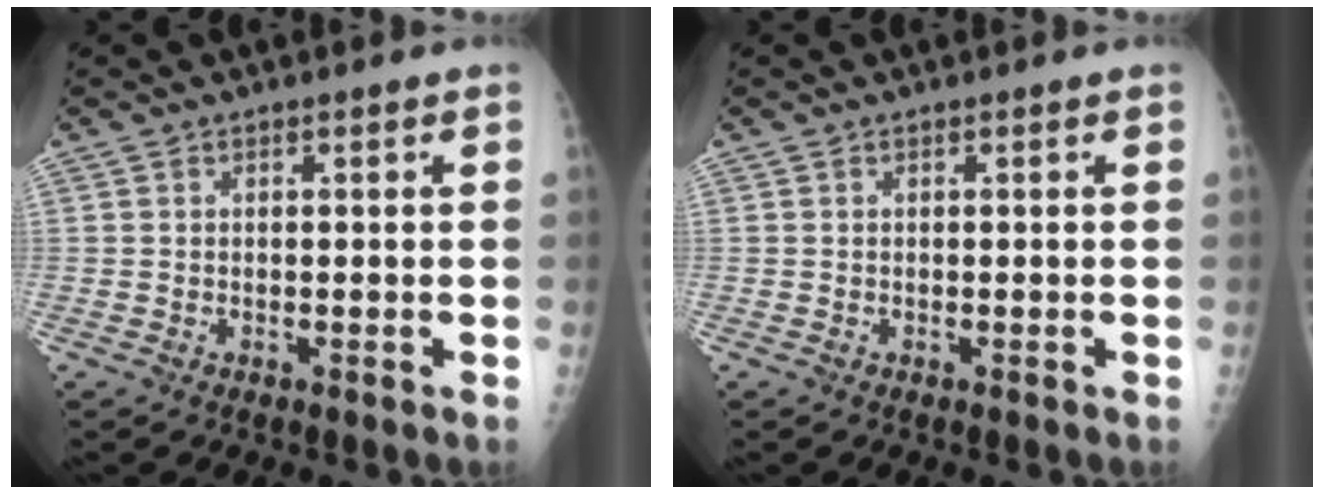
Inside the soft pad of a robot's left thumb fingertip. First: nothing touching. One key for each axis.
{"total": 0.0}